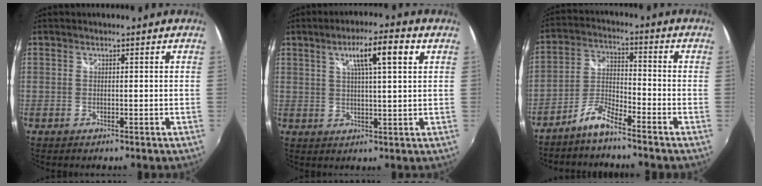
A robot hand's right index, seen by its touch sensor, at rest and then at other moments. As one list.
[{"total": 8.5, "force": [3.6, 1.0, 7.6], "torque": [-0.126, 0.012, 0.059]}, {"total": 5.5, "force": [-4.8, 0.5, 2.5], "torque": [-0.064, 0.017, -0.100]}]